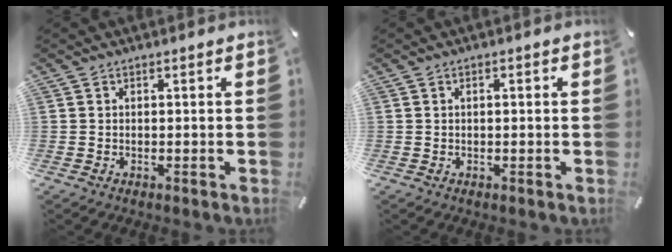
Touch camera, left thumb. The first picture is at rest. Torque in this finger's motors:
{"motor_torque": [-0.13, -0.06, -0.05, -0.01, -0.03]}